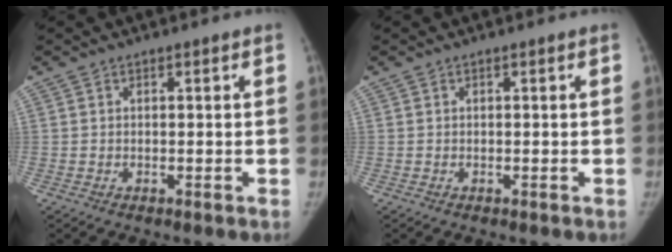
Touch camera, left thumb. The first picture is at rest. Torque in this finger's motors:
{"motor_torque": [0.12, -0.06, 0.25, -0.02, 0.03]}